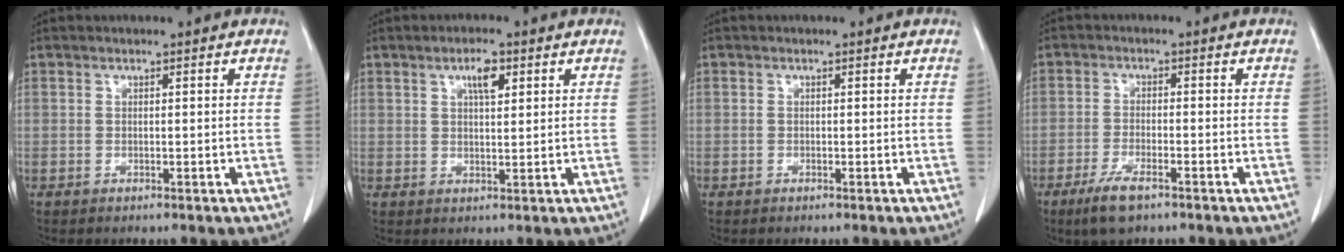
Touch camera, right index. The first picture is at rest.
{"total": 3.6, "force": [1.7, 1.1, 2.9], "torque": [-0.054, 0.000, 0.029]}
{"total": 0.0}
{"total": 5.4, "force": [-3.6, 1.3, 3.8], "torque": [-0.086, -0.010, -0.064]}